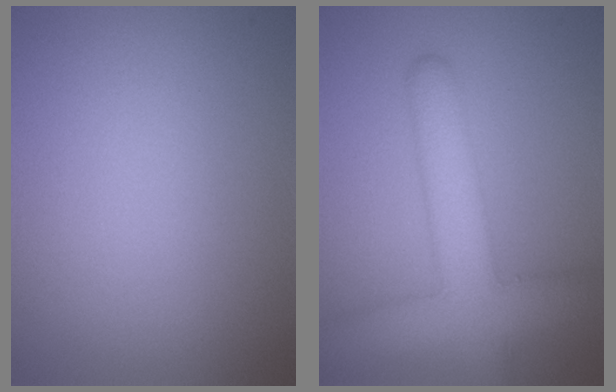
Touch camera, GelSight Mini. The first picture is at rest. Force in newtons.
{"total": 7.1, "press": 7.1, "slide": 0.2}